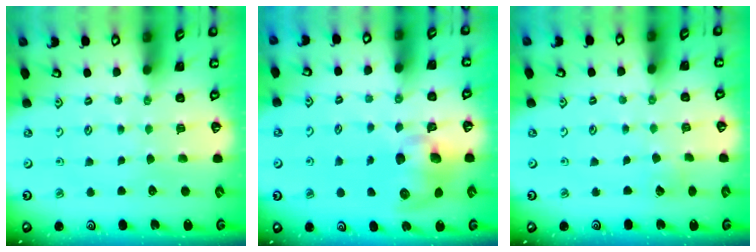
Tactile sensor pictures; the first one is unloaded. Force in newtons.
{"total": 10.3, "press": 10.2, "slide": 1.5}
{"total": 2.7, "press": 2.7, "slide": 0.2}